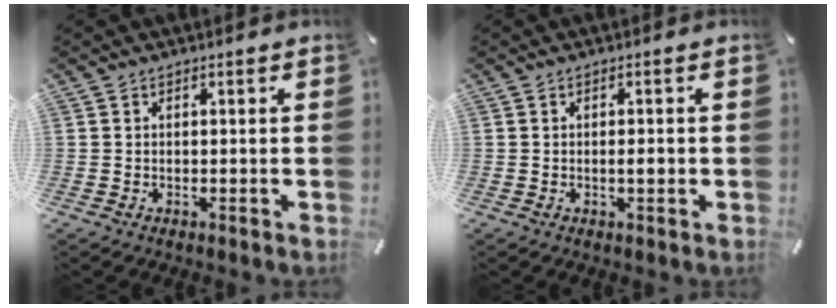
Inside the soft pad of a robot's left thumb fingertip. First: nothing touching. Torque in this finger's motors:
{"motor_torque": [0.51, 0.43, 0.31, 0.01, 0.01]}